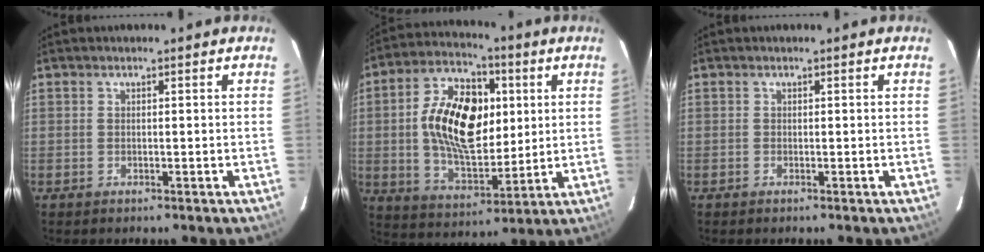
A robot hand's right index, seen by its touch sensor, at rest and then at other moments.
{"total": 18.2, "force": [2.5, 10.8, 14.4], "torque": [-0.265, 0.024, 0.051]}
{"total": 0.0}